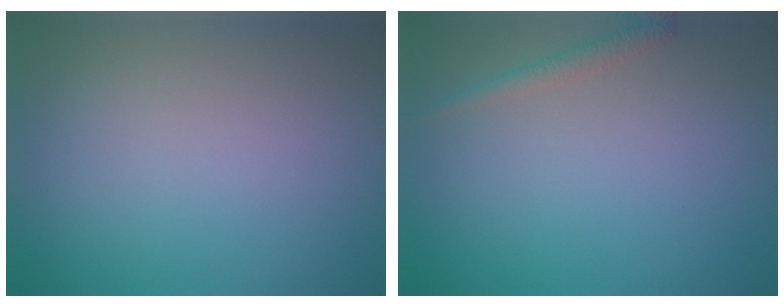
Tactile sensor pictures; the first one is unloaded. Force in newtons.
{"total": 1.3, "press": 1.3, "slide": 0.1}